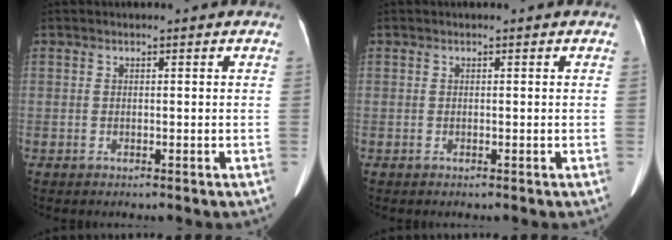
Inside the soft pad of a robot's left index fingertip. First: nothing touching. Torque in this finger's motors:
{"motor_torque": [0.12, 0.21, 0.00, 0.01]}